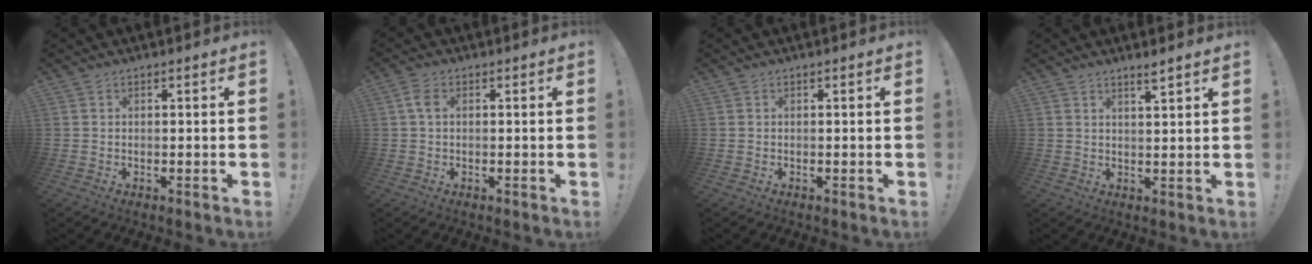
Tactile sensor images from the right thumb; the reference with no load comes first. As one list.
[{"total": 3.4, "force": [0.8, 2.0, 2.6], "torque": [-0.043, 0.005, 0.013]}, {"total": 0.0}, {"total": 3.2, "force": [2.4, -0.2, 2.1], "torque": [-0.021, -0.020, 0.036]}]